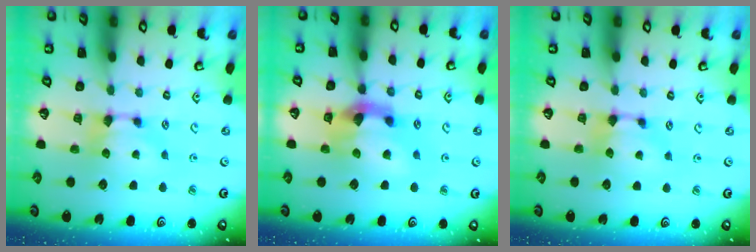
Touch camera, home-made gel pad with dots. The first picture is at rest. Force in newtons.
{"total": 5.9, "press": 5.6, "slide": 2.0}
{"total": 1.1, "press": 0.4, "slide": 1.1}